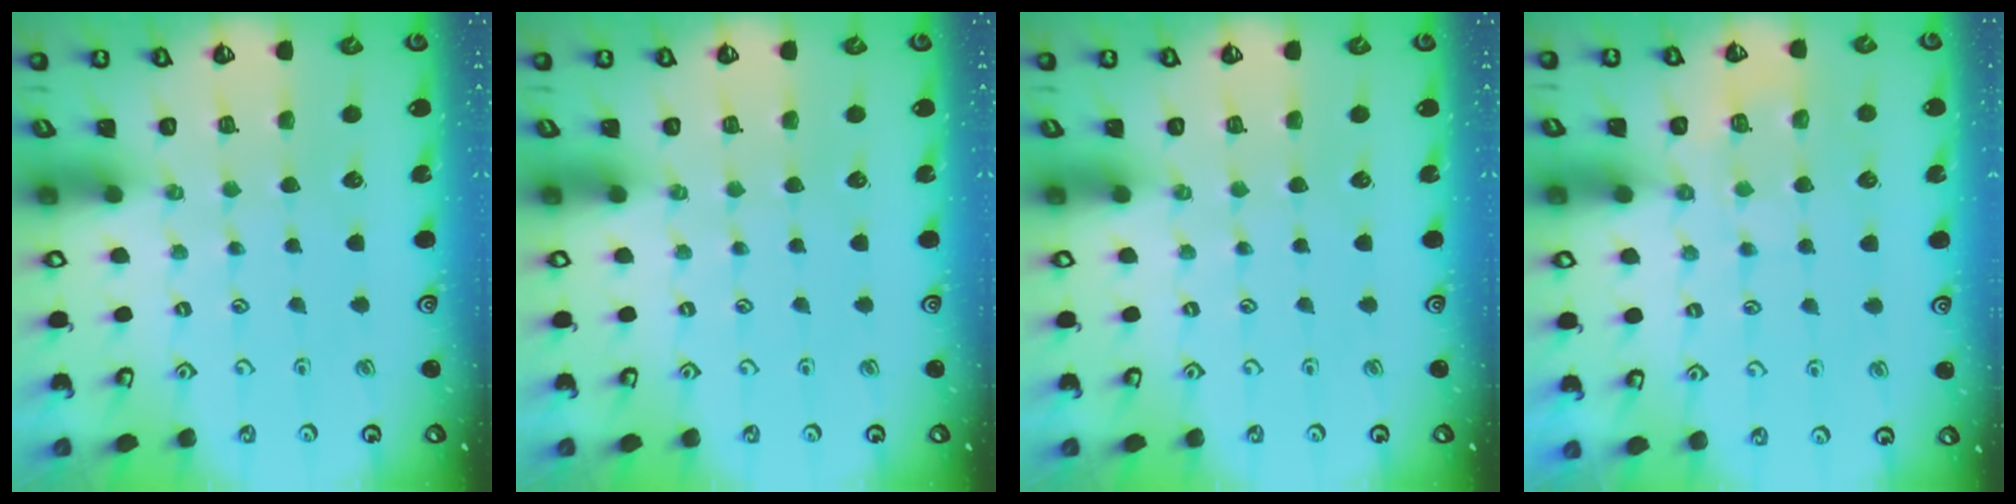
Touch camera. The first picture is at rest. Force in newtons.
{"total": 0.0}
{"total": 0.0}
{"total": 6.3, "press": 6.2, "slide": 0.6}